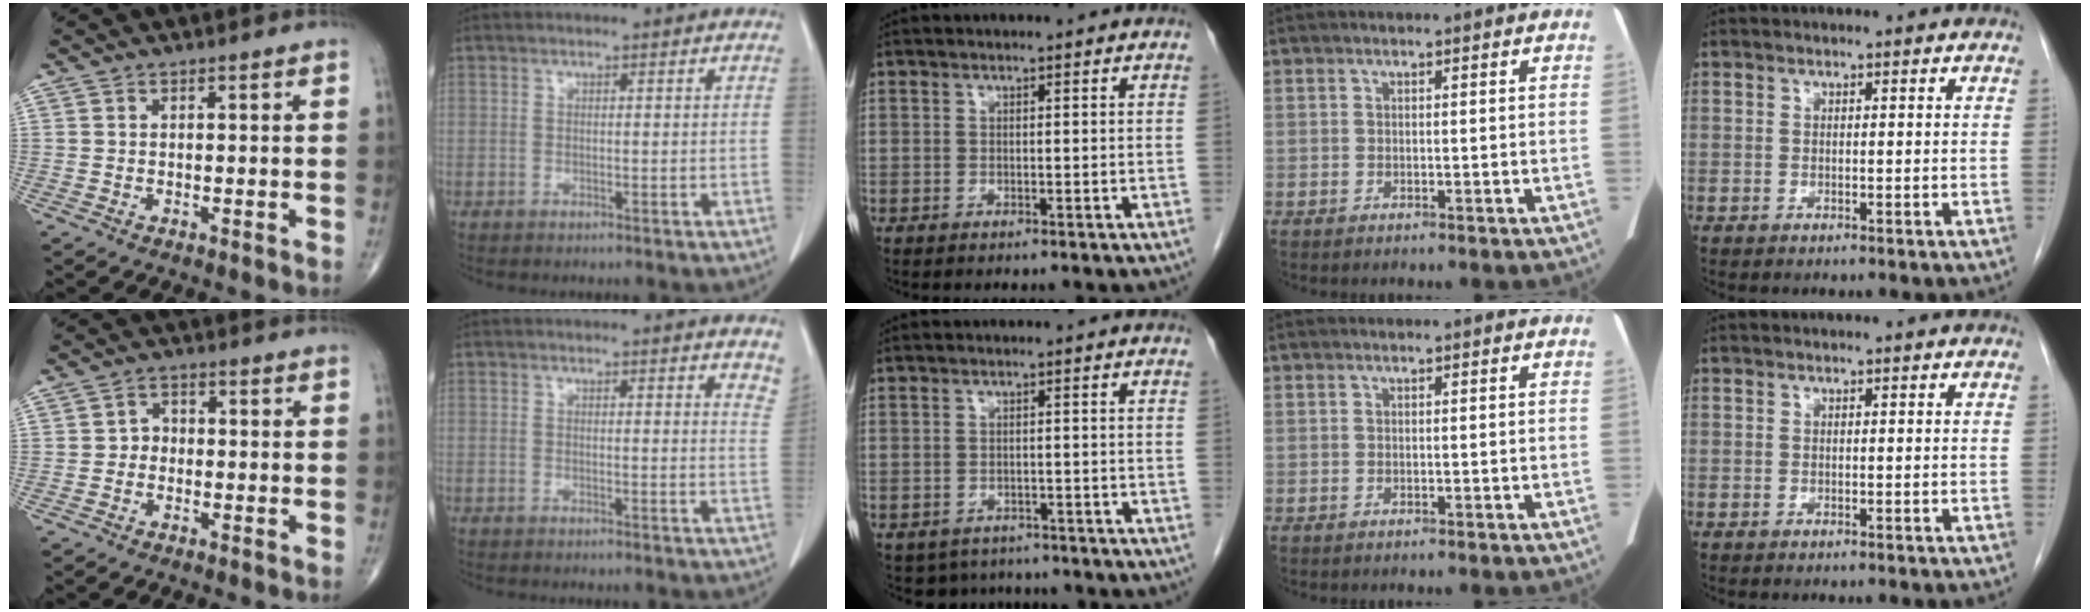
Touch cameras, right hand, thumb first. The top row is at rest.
{"thumb": {"total": 2.7, "force": [-0.7, 2.2, 1.3], "torque": [-0.004, 0.013, -0.022]}, "index": {"total": 5.5, "force": [5.0, 1.3, 2.0], "torque": [-0.008, -0.018, 0.035]}, "middle": {"total": 5.5, "force": [-4.7, 2.9, 0.4], "torque": [0.002, 0.005, -0.056]}}